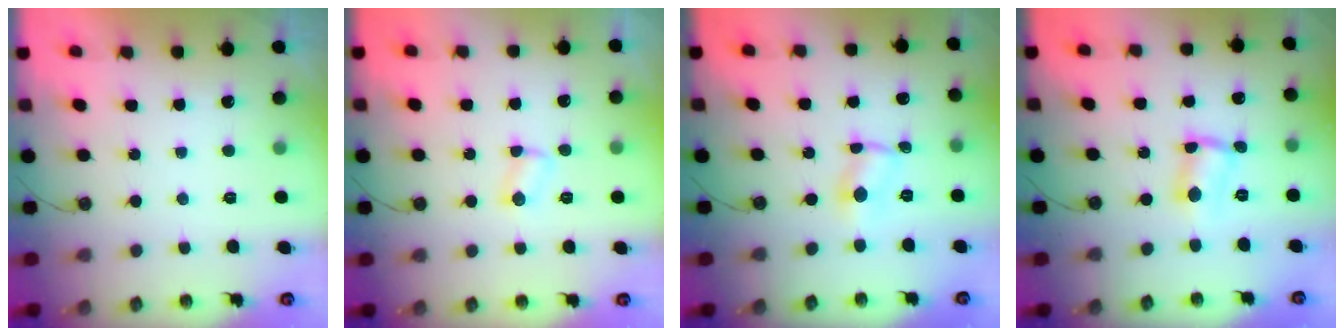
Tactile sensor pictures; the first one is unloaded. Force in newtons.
{"total": 2.4, "press": 2.4, "slide": 0.4}
{"total": 2.0, "press": 2.0, "slide": 0.1}
{"total": 2.8, "press": 2.8, "slide": 0.6}